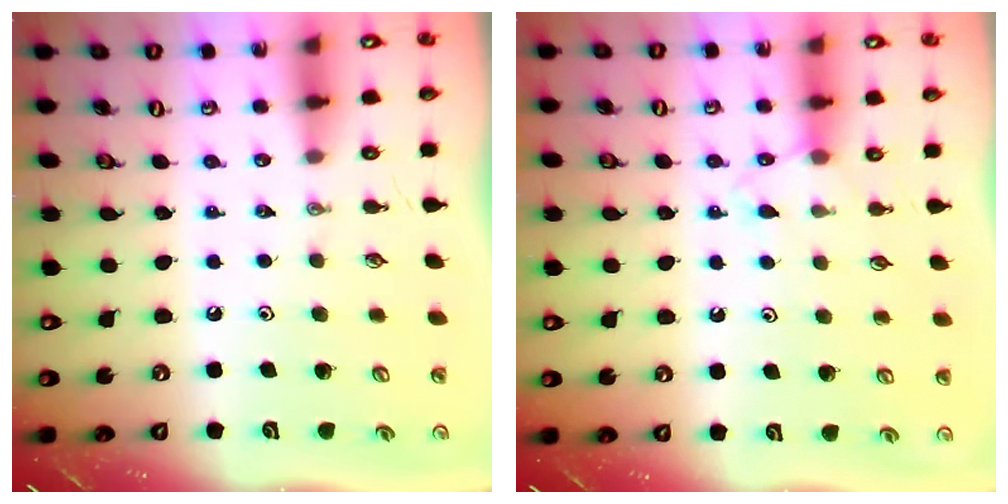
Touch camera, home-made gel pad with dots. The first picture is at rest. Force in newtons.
{"total": 6.7, "press": 6.7, "slide": 0.6}